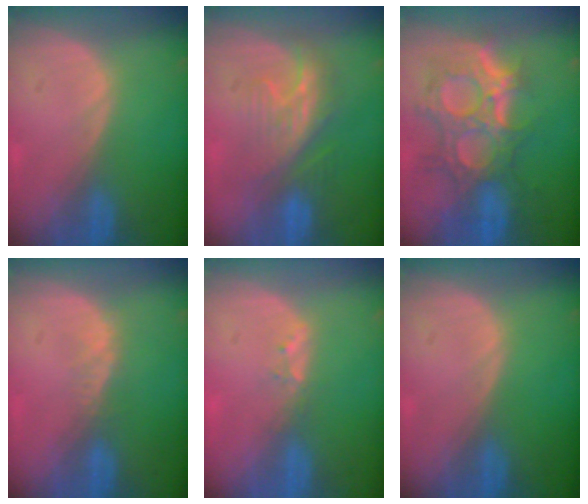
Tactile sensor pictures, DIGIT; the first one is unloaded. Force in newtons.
{"total": 7.5, "press": 7.2, "slide": 1.9}
{"total": 12.0, "press": 10.7, "slide": 5.4}
{"total": 2.1, "press": 1.5, "slide": 1.4}
{"total": 1.7, "press": 1.5, "slide": 0.9}
{"total": 0.0}